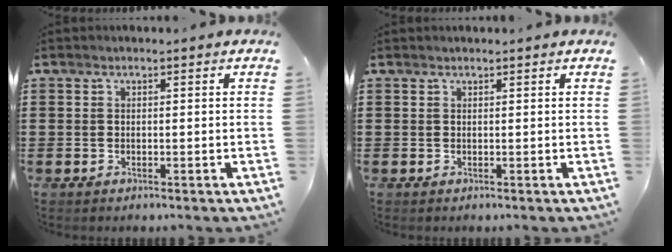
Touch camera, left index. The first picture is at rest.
{"total": 0.0}